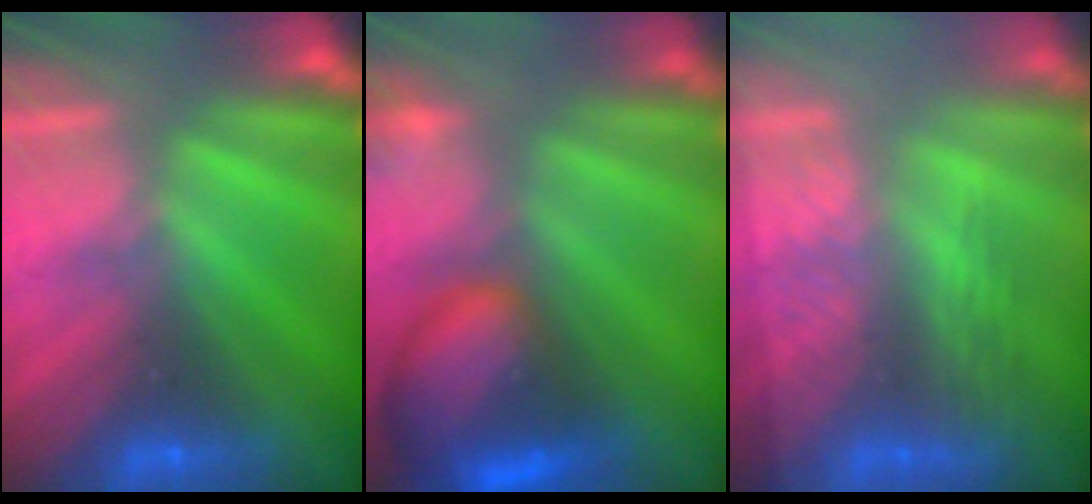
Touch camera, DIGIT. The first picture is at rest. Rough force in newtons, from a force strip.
{"total": 8.0}
{"total": 2.9}